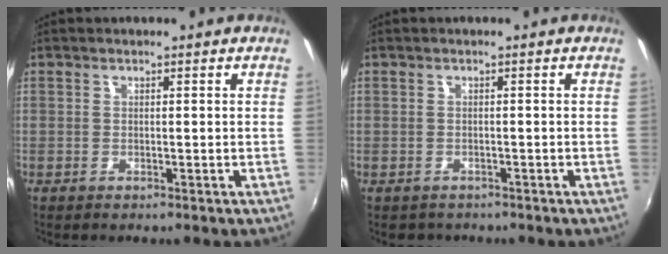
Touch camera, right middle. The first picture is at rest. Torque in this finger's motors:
{"motor_torque": [0.39, -0.38, -0.02, 0.00]}